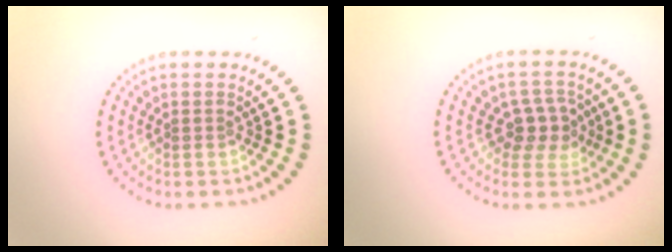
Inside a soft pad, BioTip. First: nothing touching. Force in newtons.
{"total": 2.9, "press": 2.6, "slide": 1.2}